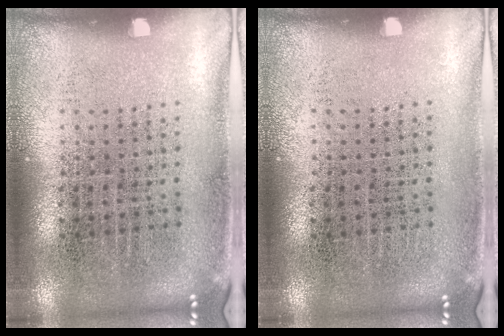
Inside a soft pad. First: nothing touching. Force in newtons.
{"total": 0.0}